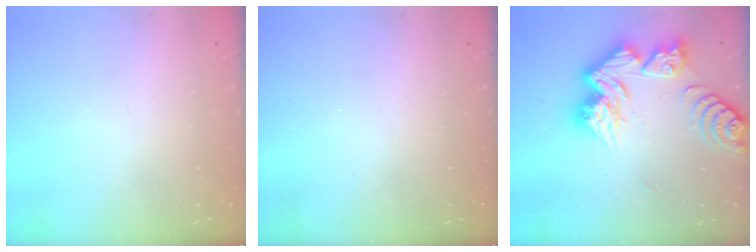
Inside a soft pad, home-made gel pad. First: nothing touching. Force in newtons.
{"total": 0.0}
{"total": 16.4, "press": 16.4, "slide": 1.5}